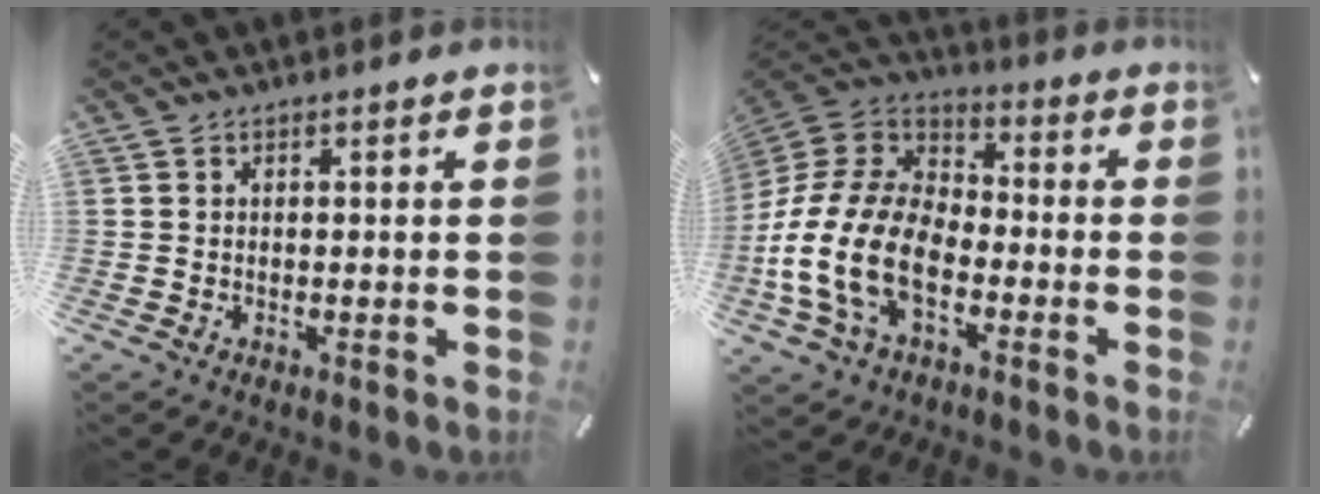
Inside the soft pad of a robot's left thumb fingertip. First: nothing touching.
{"total": 17.3, "force": [-7.6, 10.7, 11.4], "torque": [-0.252, 0.029, -0.141]}